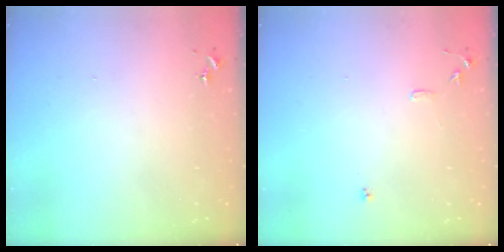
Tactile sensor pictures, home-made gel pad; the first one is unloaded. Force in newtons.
{"total": 7.3, "press": 7.3, "slide": 0.8}